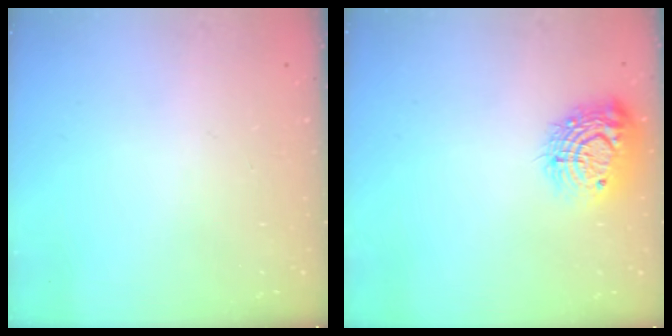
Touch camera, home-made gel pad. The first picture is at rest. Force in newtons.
{"total": 13.9, "press": 13.9, "slide": 0.9}